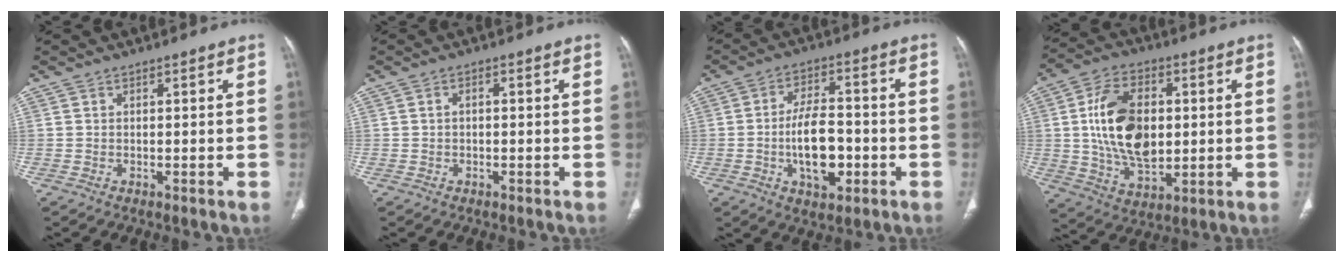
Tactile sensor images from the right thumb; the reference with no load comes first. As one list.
[{"total": 0.8, "force": [-0.1, 0.5, 0.6], "torque": [-0.011, 0.004, -0.003]}, {"total": 11.2, "force": [-2.6, 5.7, 9.3], "torque": [-0.145, 0.017, -0.042]}, {"total": 17.0, "force": [1.5, 10.4, 13.3], "torque": [-0.217, -0.003, 0.033]}]